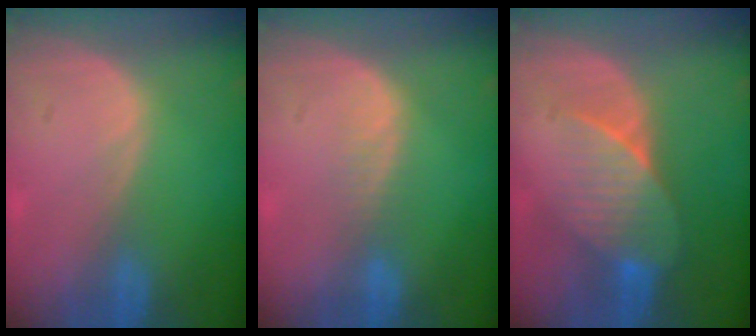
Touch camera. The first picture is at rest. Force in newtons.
{"total": 2.0, "press": 2.0, "slide": 0.1}
{"total": 7.2, "press": 6.6, "slide": 2.8}